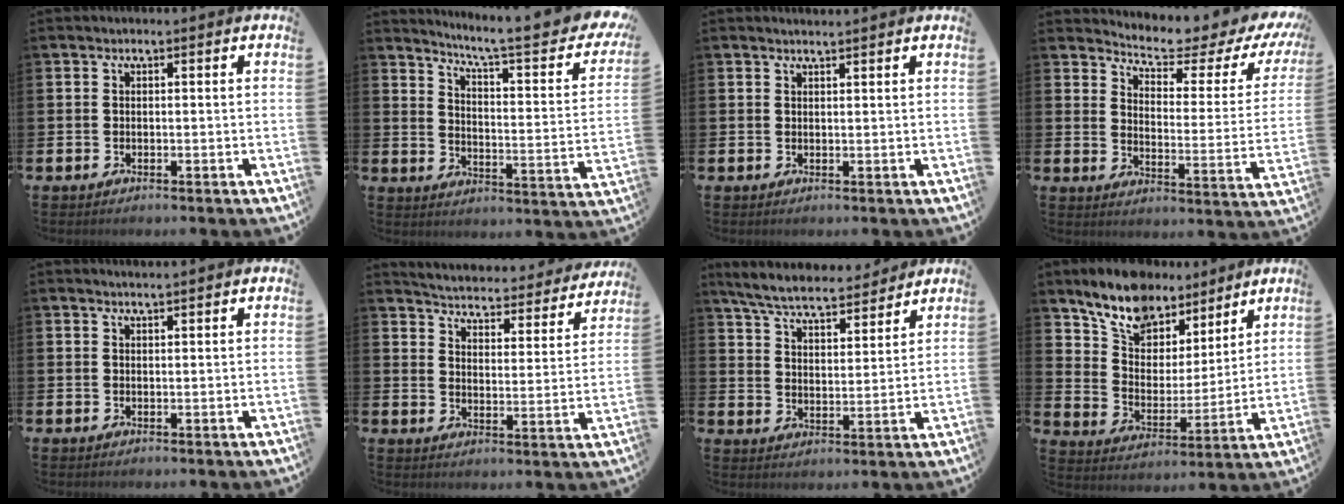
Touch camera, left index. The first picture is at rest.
{"total": 7.1, "force": [5.4, 0.8, 4.5], "torque": [-0.078, -0.050, 0.076]}
{"total": 1.3, "force": [1.3, -0.1, 0.0], "torque": [0.009, -0.008, 0.022]}
{"total": 5.1, "force": [4.7, 0.8, 1.8], "torque": [-0.058, -0.042, 0.070]}
{"total": 1.5, "force": [1.4, -0.1, 0.1], "torque": [0.000, -0.006, 0.026]}
{"total": 4.3, "force": [4.2, 0.5, 0.6], "torque": [-0.037, -0.041, 0.066]}
{"total": 6.8, "force": [6.4, 1.1, 2.0], "torque": [-0.069, -0.037, 0.112]}
{"total": 10.1, "force": [8.9, 4.5, 1.6], "torque": [-0.084, -0.057, 0.167]}